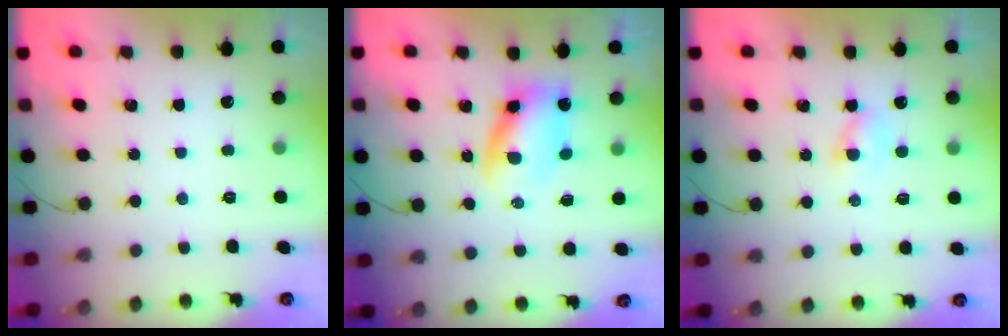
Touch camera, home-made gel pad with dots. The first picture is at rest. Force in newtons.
{"total": 4.7, "press": 4.6, "slide": 0.9}
{"total": 2.0, "press": 1.8, "slide": 0.9}